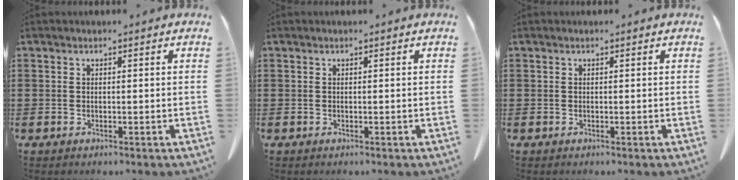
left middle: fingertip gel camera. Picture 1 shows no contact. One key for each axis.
{"total": 0.0}
{"total": 0.0}